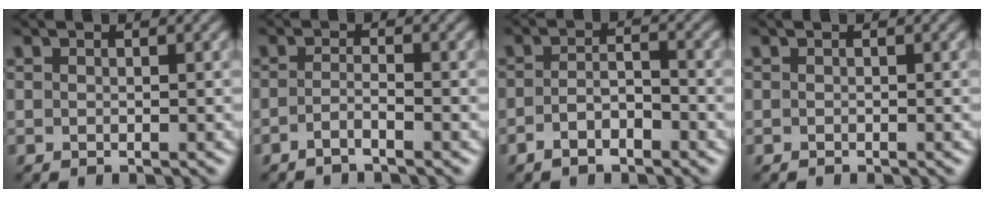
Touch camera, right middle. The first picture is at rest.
{"total": 1.3, "force": [-0.9, 0.2, 0.9], "torque": [-0.019, 0.001, -0.024]}
{"total": 2.2, "force": [-1.3, 0.8, 1.5], "torque": [-0.032, 0.005, -0.027]}
{"total": 0.0}